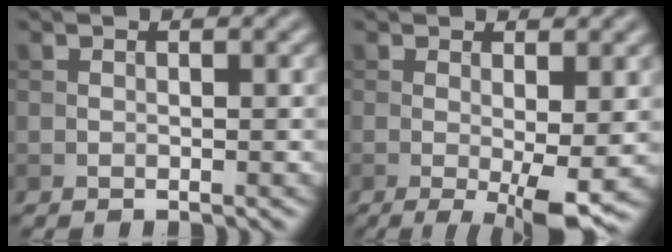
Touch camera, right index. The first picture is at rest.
{"total": 5.8, "force": [-1.1, 1.1, 5.6], "torque": [-0.089, -0.018, -0.013]}